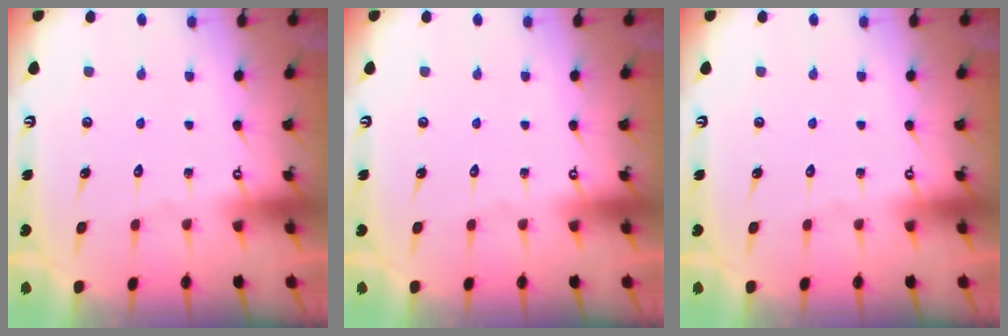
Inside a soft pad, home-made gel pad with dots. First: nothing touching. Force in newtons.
{"total": 0.0}
{"total": 0.0}